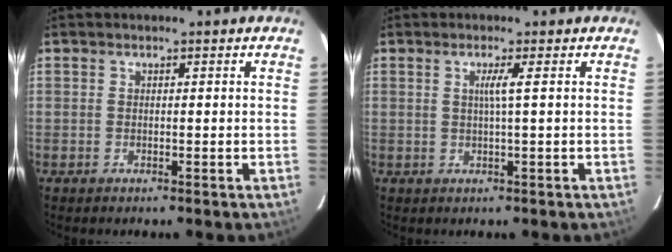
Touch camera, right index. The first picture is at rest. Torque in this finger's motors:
{"motor_torque": [0.17, -0.02, 0.17, 0.06]}